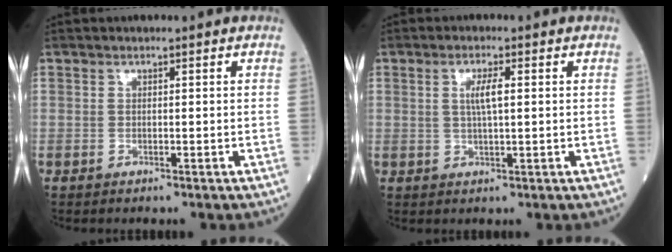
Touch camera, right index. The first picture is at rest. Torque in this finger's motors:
{"motor_torque": [0.02, 0.02, 0.05, 0.03]}